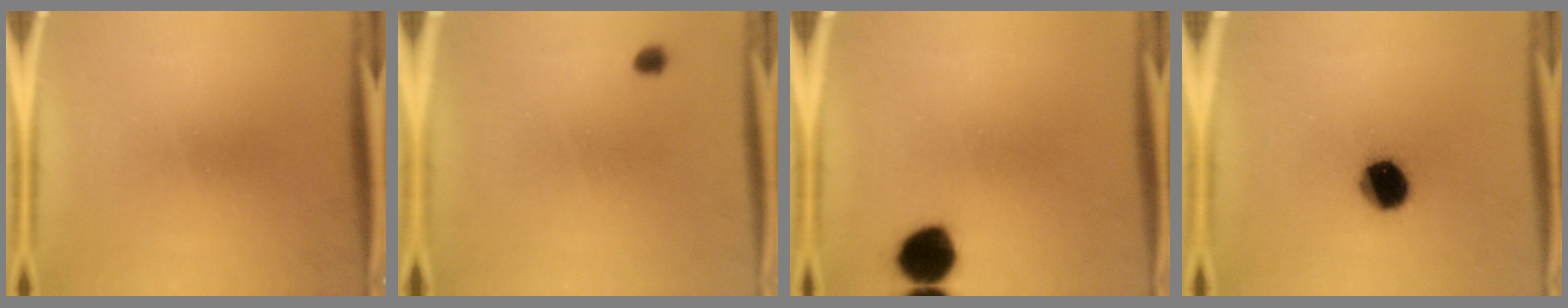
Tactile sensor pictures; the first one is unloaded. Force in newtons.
{"total": 1.3}
{"total": 8.3}
{"total": 11.6}